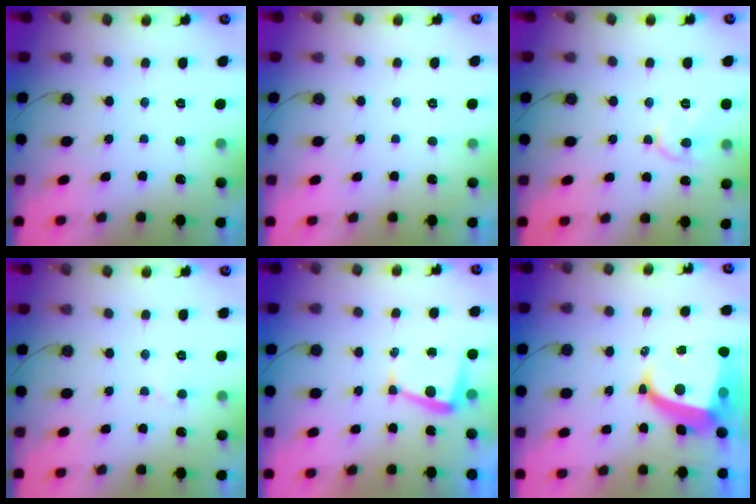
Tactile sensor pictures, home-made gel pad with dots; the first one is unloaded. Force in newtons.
{"total": 1.6, "press": 1.6, "slide": 0.2}
{"total": 8.0, "press": 8.0, "slide": 0.7}
{"total": 3.4, "press": 3.4, "slide": 0.3}
{"total": 4.5, "press": 4.4, "slide": 0.5}
{"total": 9.1, "press": 9.0, "slide": 1.1}